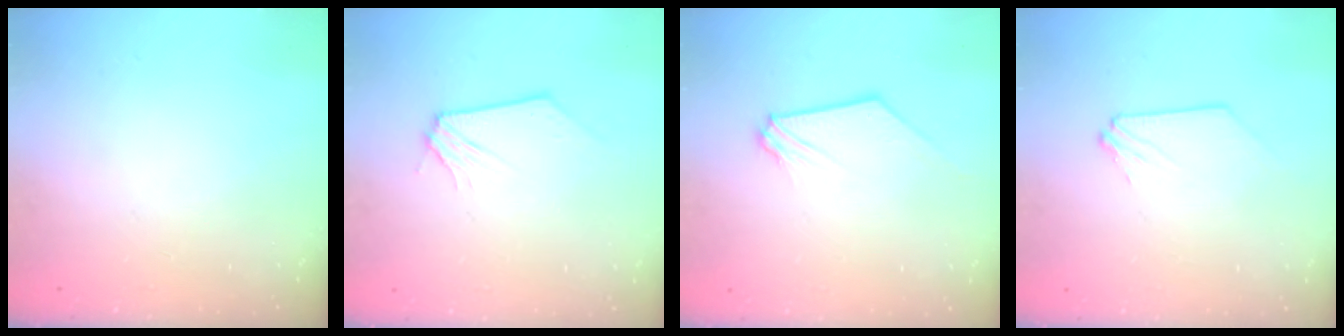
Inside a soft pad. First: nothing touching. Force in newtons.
{"total": 0.0}
{"total": 0.7, "press": 0.7, "slide": 0.1}
{"total": 0.0}